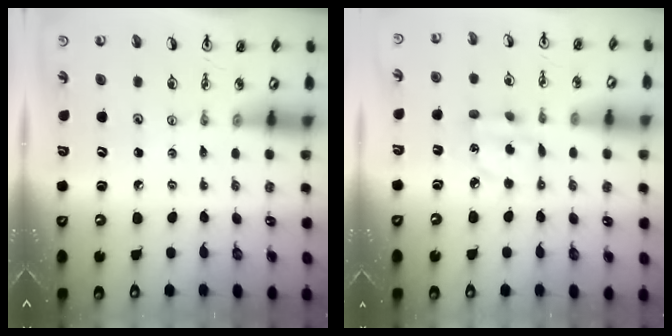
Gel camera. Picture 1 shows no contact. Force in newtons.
{"total": 4.9, "press": 4.9, "slide": 0.2}